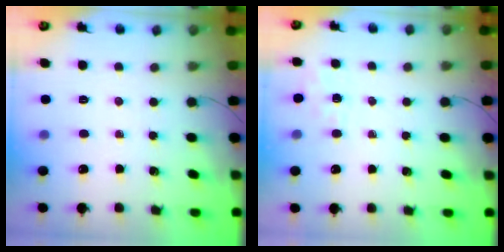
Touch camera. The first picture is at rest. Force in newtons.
{"total": 1.7, "press": 1.2, "slide": 1.3}